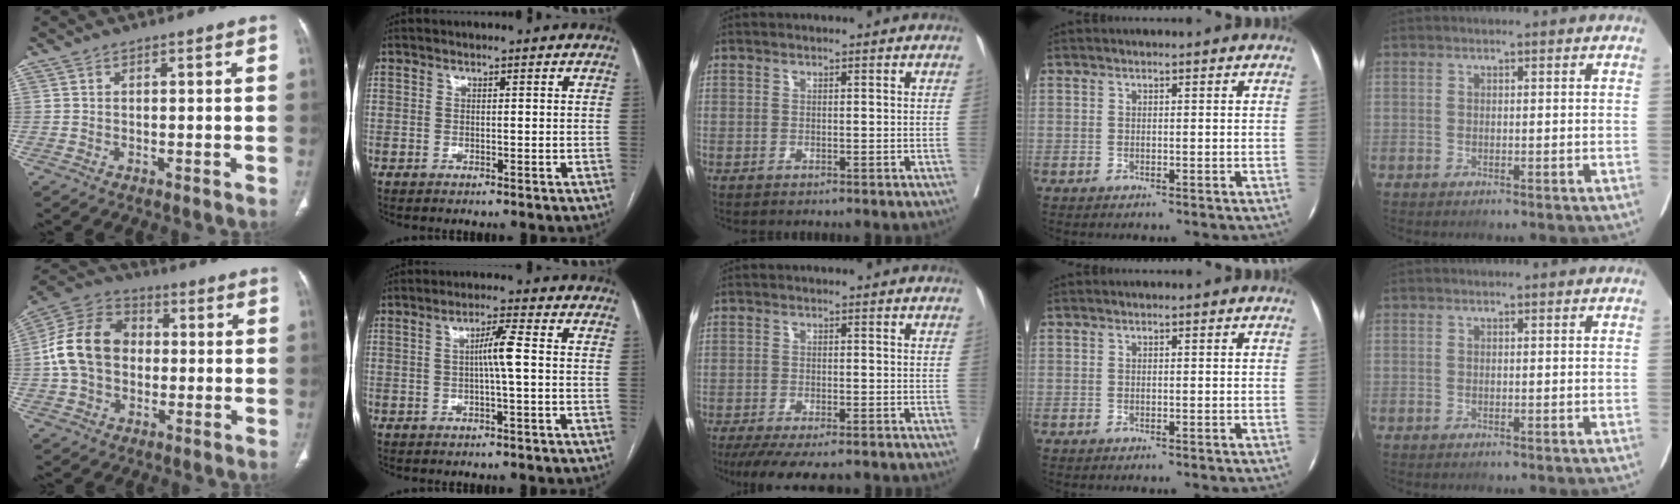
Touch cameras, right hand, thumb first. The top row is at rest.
{"thumb": {"total": 14.4, "force": [0.1, 11.1, 9.3], "torque": [-0.162, 0.034, -0.006]}, "index": {"total": 4.1, "force": [-0.1, -0.3, 4.1], "torque": [-0.073, 0.007, -0.001]}, "middle": {"total": 9.8, "force": [-7.9, 2.3, 5.2], "torque": [-0.074, -0.017, -0.116]}}